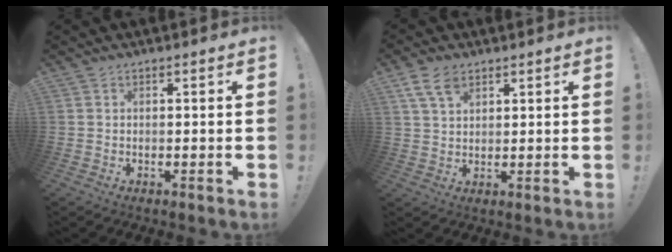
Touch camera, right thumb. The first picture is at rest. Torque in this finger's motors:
{"motor_torque": [-0.49, 0.58, 0.18, 0.02, 0.16]}